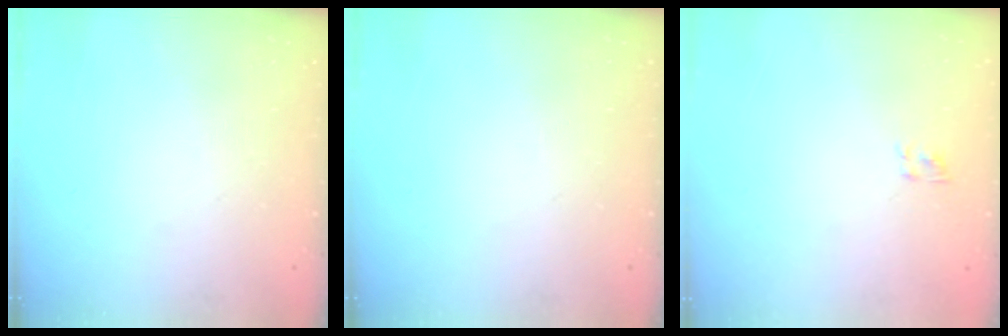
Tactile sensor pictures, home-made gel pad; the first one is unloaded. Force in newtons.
{"total": 0.0}
{"total": 1.1, "press": 0.8, "slide": 0.7}